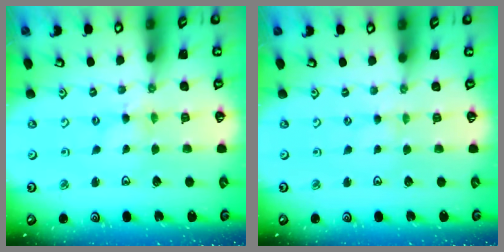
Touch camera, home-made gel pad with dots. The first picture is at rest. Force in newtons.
{"total": 0.0}